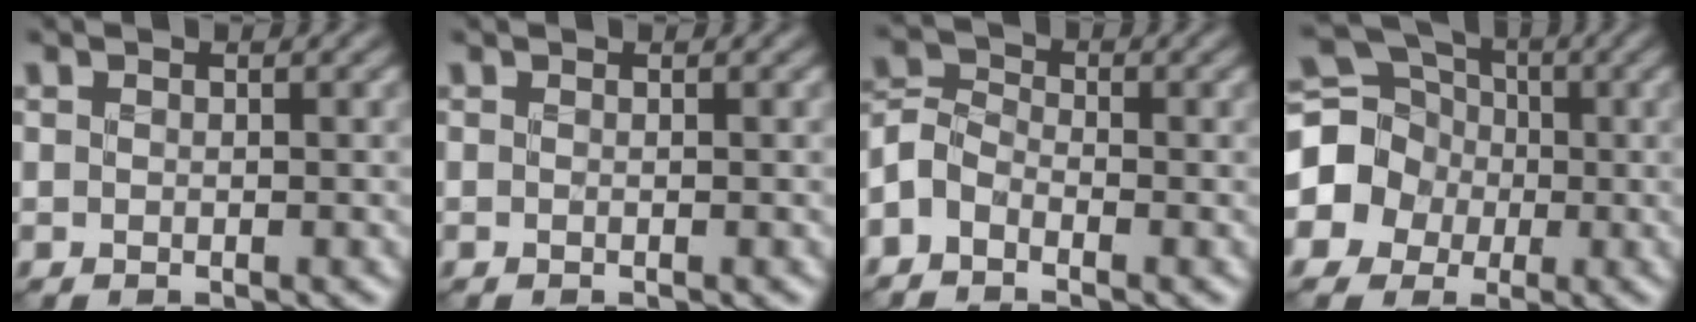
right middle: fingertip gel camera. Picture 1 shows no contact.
{"total": 0.0}
{"total": 2.3, "force": [-2.0, 1.0, 0.4], "torque": [-0.001, 0.009, -0.053]}
{"total": 8.2, "force": [-1.3, 7.6, 2.8], "torque": [-0.072, 0.012, -0.056]}